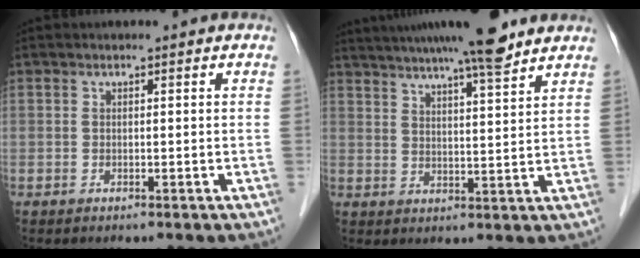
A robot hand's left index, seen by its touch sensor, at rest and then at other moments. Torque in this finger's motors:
{"motor_torque": [0.27, -0.40, 0.77, 0.16]}